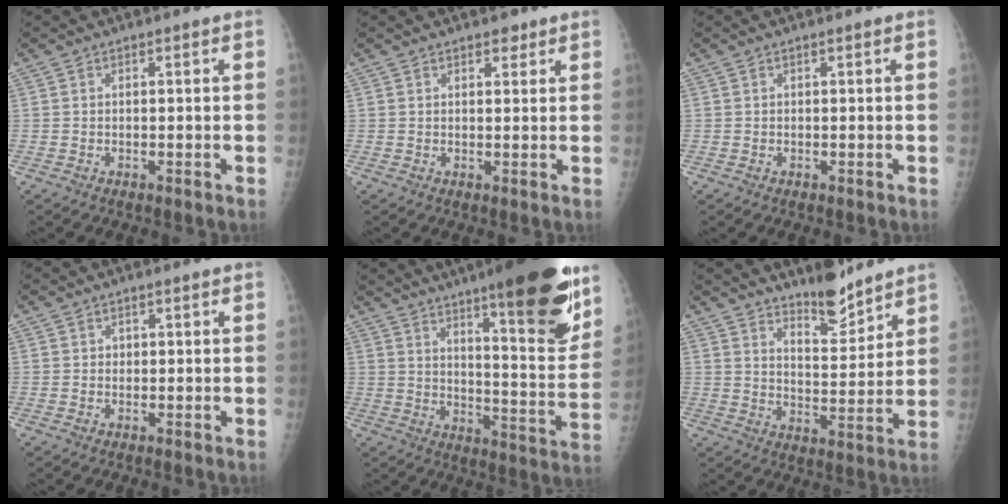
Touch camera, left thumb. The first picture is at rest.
{"total": 2.1, "force": [1.5, 1.1, 0.9], "torque": [0.001, -0.007, 0.017]}
{"total": 0.0}
{"total": 0.8, "force": [0.1, 0.7, 0.2], "torque": [0.005, 0.001, 0.003]}
{"total": 22.6, "force": [14.3, 4.0, 17.0], "torque": [-0.211, -0.077, 0.212]}
{"total": 8.9, "force": [7.5, 2.4, 4.1], "torque": [-0.047, -0.066, 0.128]}